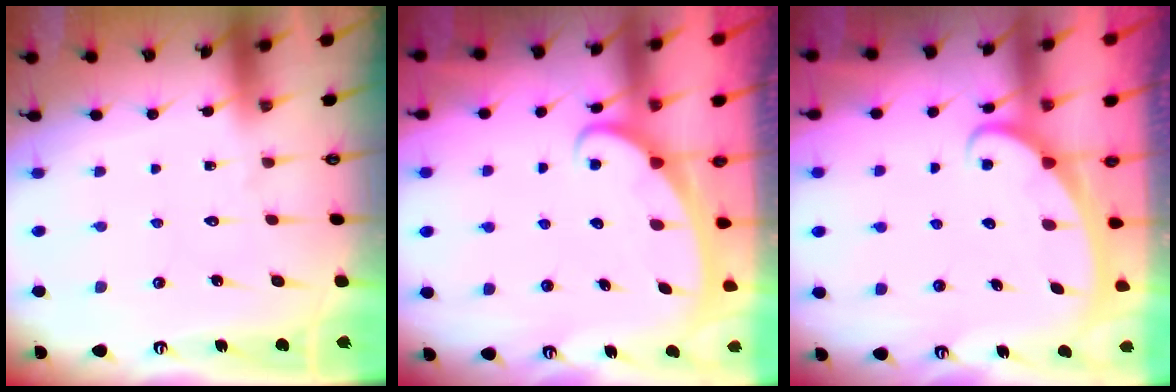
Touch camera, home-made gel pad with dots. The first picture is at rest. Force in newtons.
{"total": 2.6, "press": 2.6, "slide": 0.3}
{"total": 2.6, "press": 2.6, "slide": 0.4}